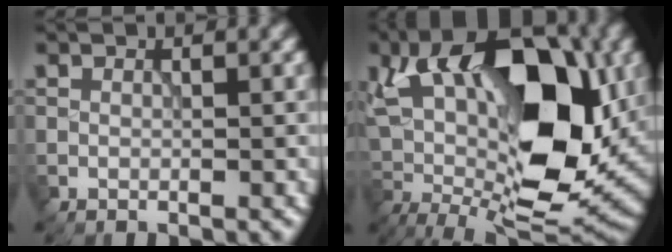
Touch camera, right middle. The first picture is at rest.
{"total": 16.8, "force": [3.2, 8.4, 14.2], "torque": [-0.220, 0.009, 0.045]}